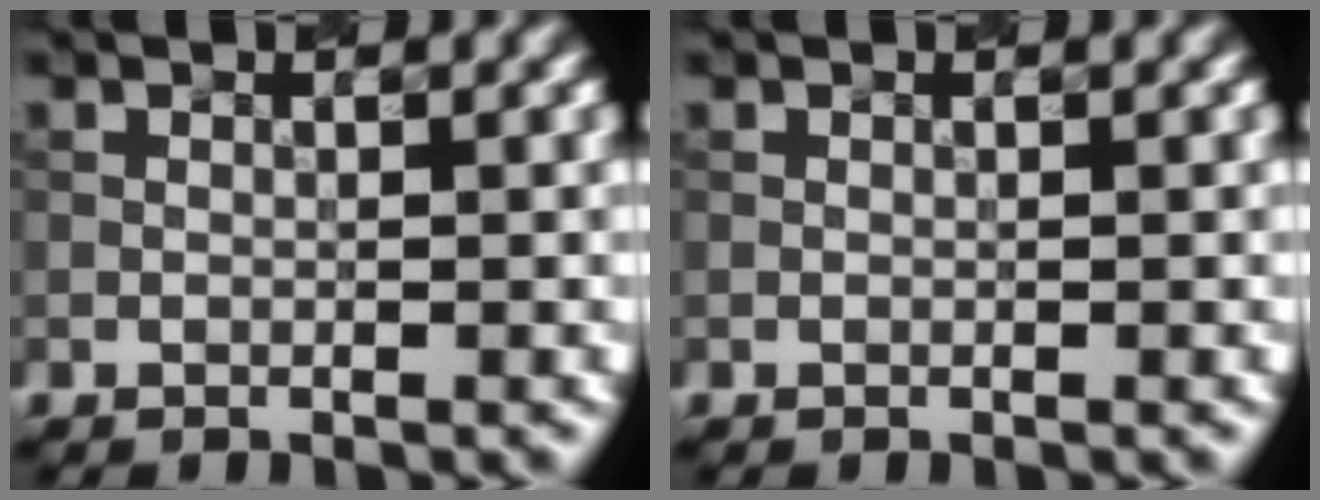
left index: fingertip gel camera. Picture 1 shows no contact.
{"total": 0.0}